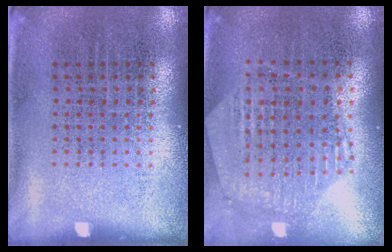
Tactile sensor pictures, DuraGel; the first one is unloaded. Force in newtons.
{"total": 1.1, "press": 1.1, "slide": 0.3}